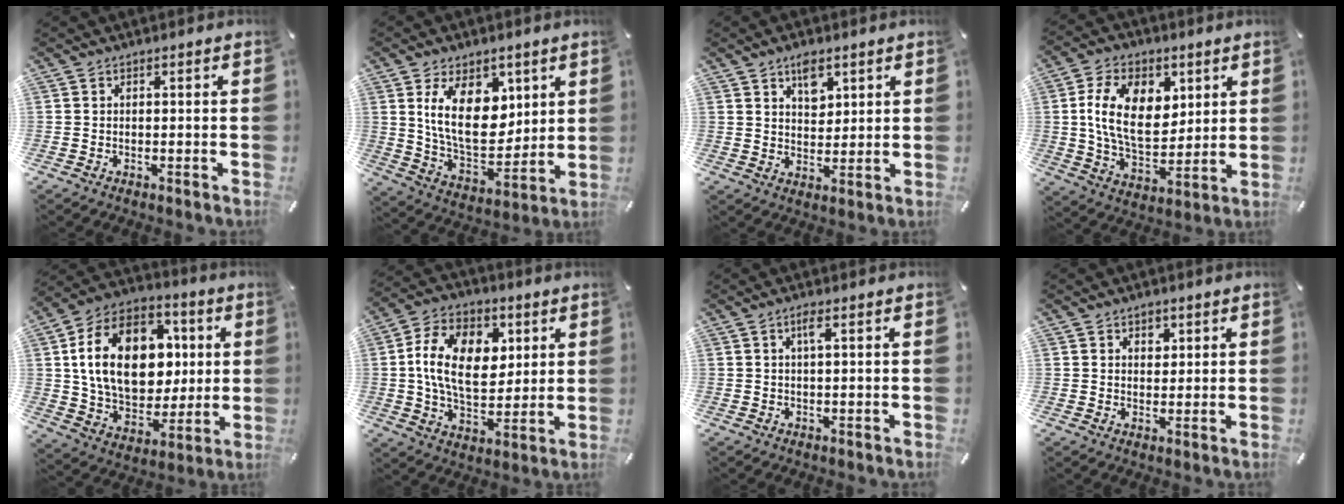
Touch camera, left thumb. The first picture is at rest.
{"total": 16.3, "force": [6.2, 10.3, 11.0], "torque": [-0.190, -0.028, 0.112]}
{"total": 5.7, "force": [3.4, 3.6, 2.8], "torque": [-0.025, -0.017, 0.055]}
{"total": 15.7, "force": [4.2, 10.2, 11.1], "torque": [-0.210, 0.010, 0.075]}
{"total": 22.1, "force": [3.9, 15.8, 15.0], "torque": [-0.280, 0.001, 0.069]}
{"total": 16.7, "force": [3.2, 11.2, 12.0], "torque": [-0.212, 0.016, 0.056]}
{"total": 2.6, "force": [0.8, 0.3, 2.4], "torque": [-0.049, 0.004, 0.010]}
{"total": 2.6, "force": [1.3, 2.1, 0.8], "torque": [0.006, -0.007, 0.018]}